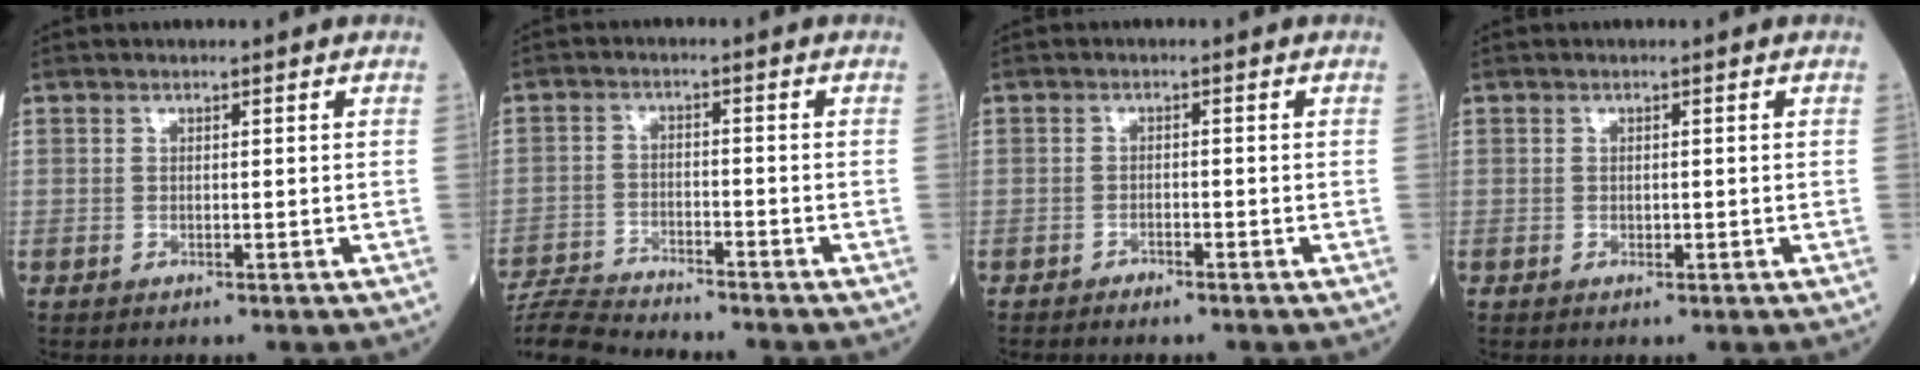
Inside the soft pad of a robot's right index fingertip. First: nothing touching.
{"total": 8.3, "force": [-8.3, -0.4, 1.0], "torque": [-0.020, -0.008, -0.152]}
{"total": 1.2, "force": [-1.1, 0.2, 0.4], "torque": [-0.010, 0.001, -0.017]}
{"total": 0.6, "force": [-0.2, 0.3, 0.5], "torque": [-0.009, -0.001, -0.003]}